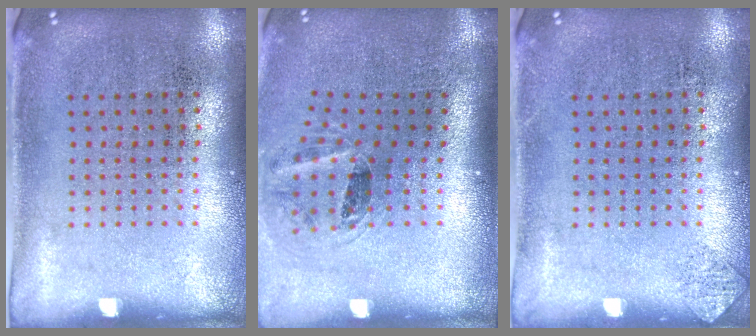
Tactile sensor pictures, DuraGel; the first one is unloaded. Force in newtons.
{"total": 1.3, "press": 1.0, "slide": 0.9}
{"total": 0.6, "press": 0.6, "slide": 0.2}